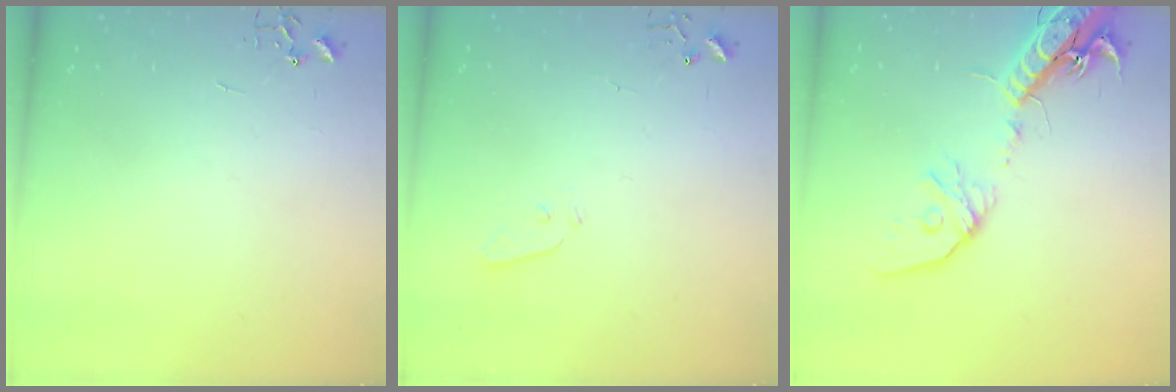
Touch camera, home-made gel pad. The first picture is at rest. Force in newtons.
{"total": 3.6, "press": 3.6, "slide": 0.5}
{"total": 18.3, "press": 17.9, "slide": 3.7}